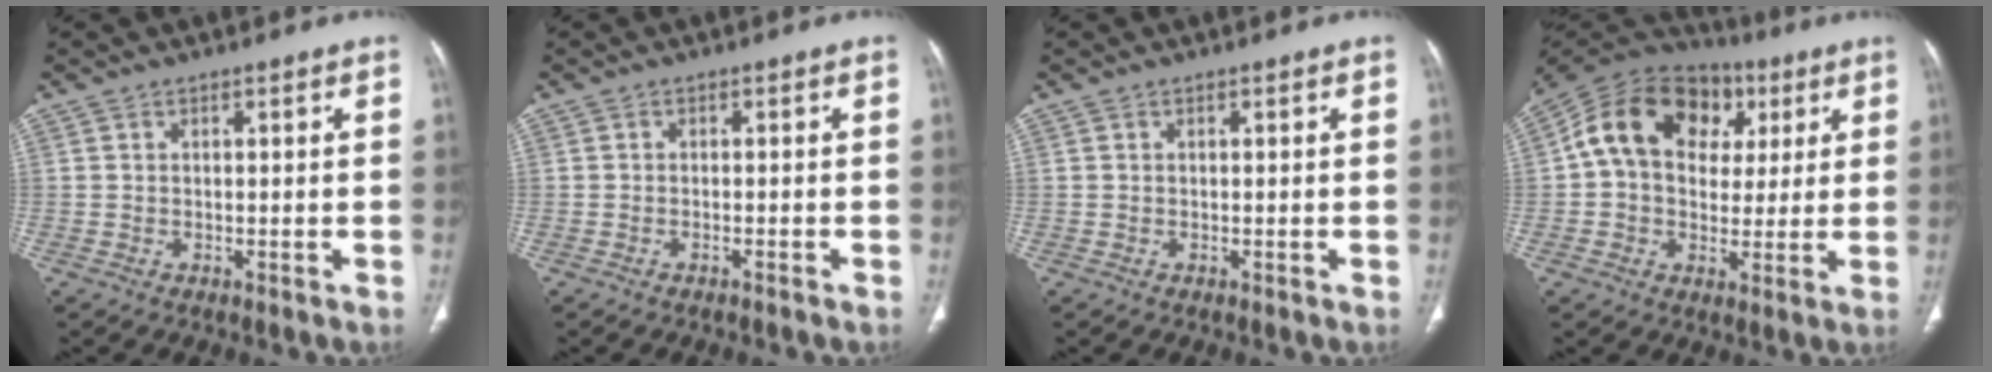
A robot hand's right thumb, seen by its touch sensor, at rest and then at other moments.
{"total": 1.0, "force": [-0.8, 0.2, 0.5], "torque": [-0.017, 0.005, -0.008]}
{"total": 0.0}
{"total": 19.0, "force": [4.8, 14.1, 11.8], "torque": [-0.180, 0.028, 0.069]}